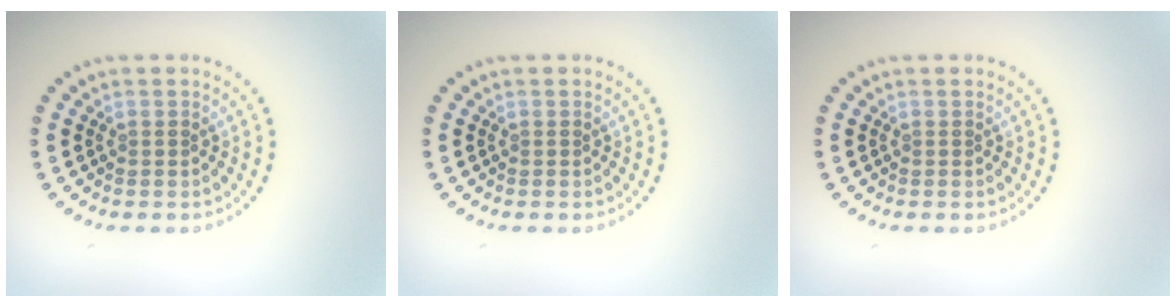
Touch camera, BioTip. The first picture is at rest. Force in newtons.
{"total": 0.0}
{"total": 0.0}